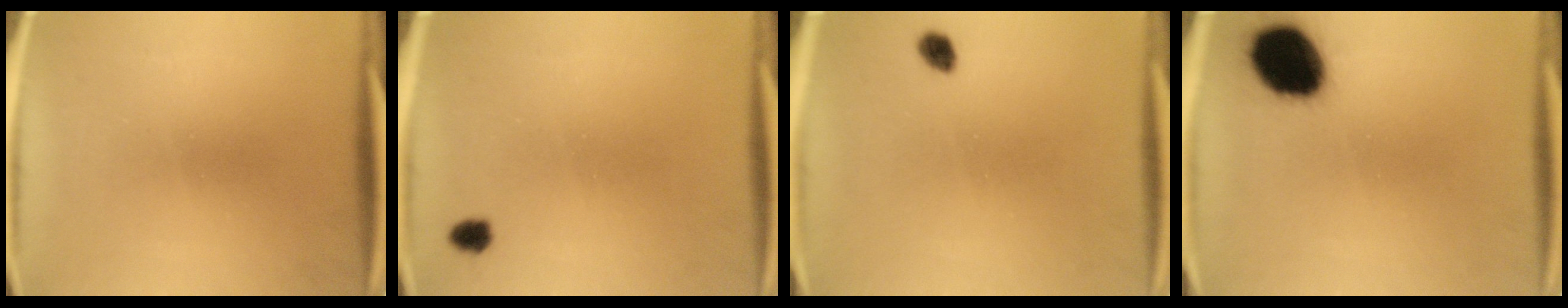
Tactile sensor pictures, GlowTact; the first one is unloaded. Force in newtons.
{"total": 1.8}
{"total": 2.2}
{"total": 16.0}